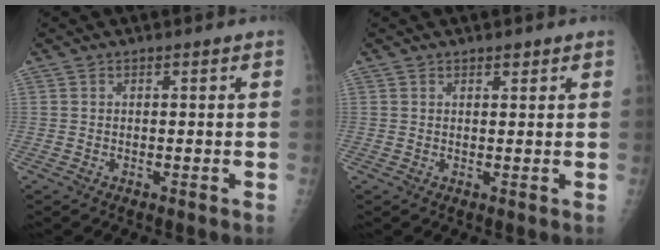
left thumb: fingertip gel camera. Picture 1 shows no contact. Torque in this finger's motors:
{"motor_torque": [0.13, 0.26, -0.38, -0.14, 0.05]}